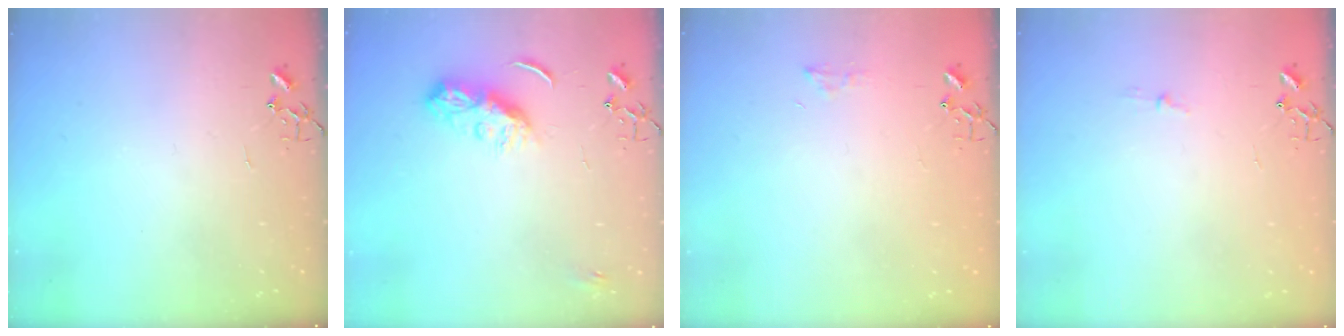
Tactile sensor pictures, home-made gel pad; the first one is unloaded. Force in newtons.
{"total": 8.4, "press": 8.4, "slide": 0.6}
{"total": 6.1, "press": 6.1, "slide": 0.3}
{"total": 2.9, "press": 2.9, "slide": 0.4}